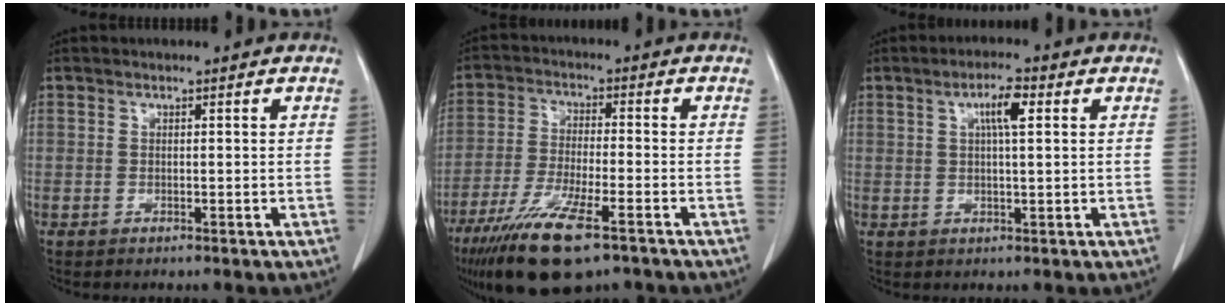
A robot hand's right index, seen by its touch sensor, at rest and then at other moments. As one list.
[{"total": 13.3, "force": [-8.6, 2.5, 9.8], "torque": [-0.189, -0.032, -0.150]}, {"total": 4.4, "force": [1.5, 0.7, 4.1], "torque": [-0.072, 0.006, 0.026]}]